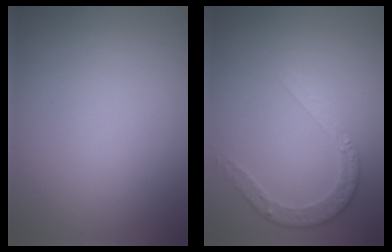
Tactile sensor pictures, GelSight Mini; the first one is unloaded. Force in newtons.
{"total": 2.6, "press": 2.5, "slide": 1.0}